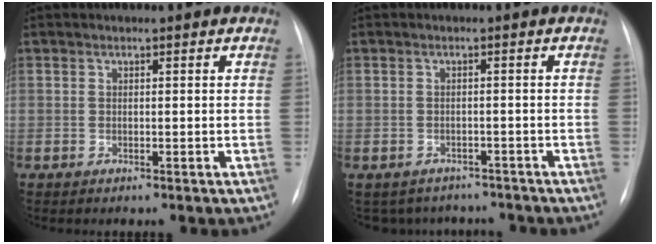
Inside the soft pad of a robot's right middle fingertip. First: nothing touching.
{"total": 7.2, "force": [-6.4, 3.3, 0.4], "torque": [0.000, 0.016, -0.074]}